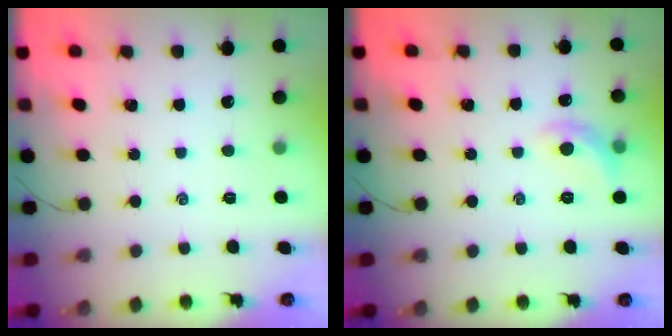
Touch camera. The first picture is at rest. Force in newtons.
{"total": 7.0, "press": 6.9, "slide": 0.7}